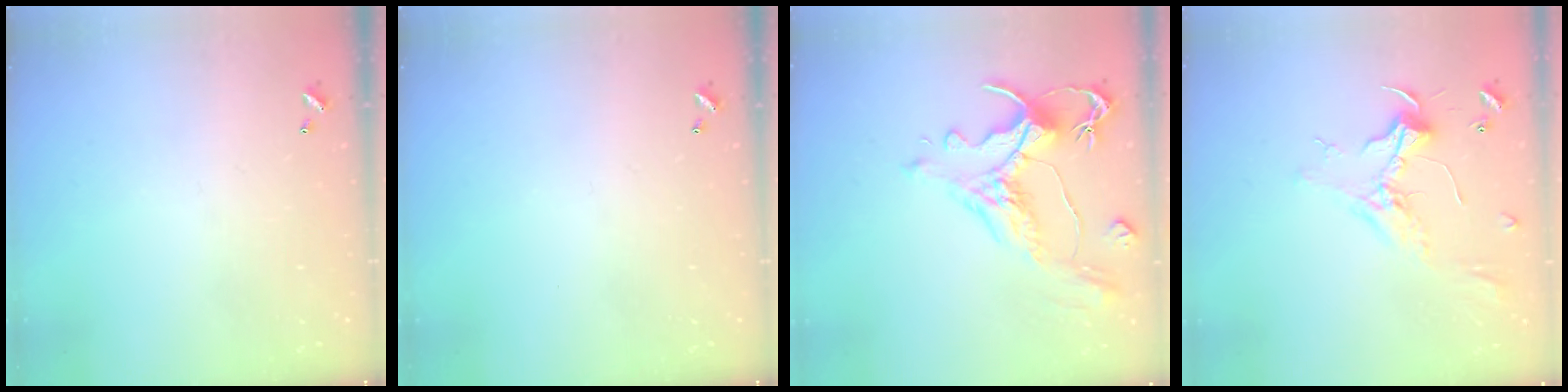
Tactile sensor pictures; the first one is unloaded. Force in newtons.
{"total": 0.0}
{"total": 1.6, "press": 0.3, "slide": 1.5}
{"total": 2.4, "press": 2.3, "slide": 0.8}